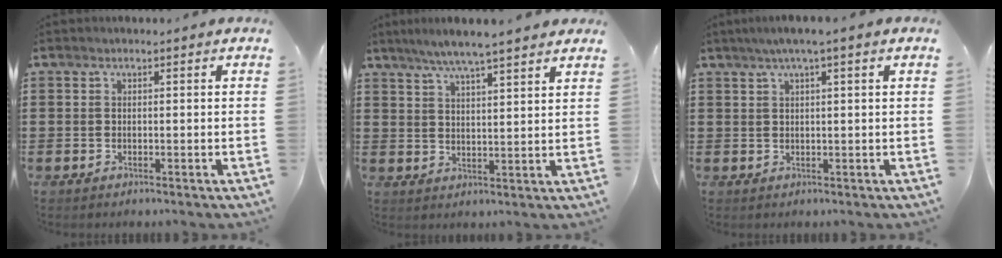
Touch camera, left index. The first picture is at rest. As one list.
[{"total": 5.7, "force": [5.0, -0.1, 2.7], "torque": [-0.067, -0.013, 0.089]}, {"total": 2.2, "force": [1.1, -0.3, 1.9], "torque": [-0.037, -0.001, 0.018]}]